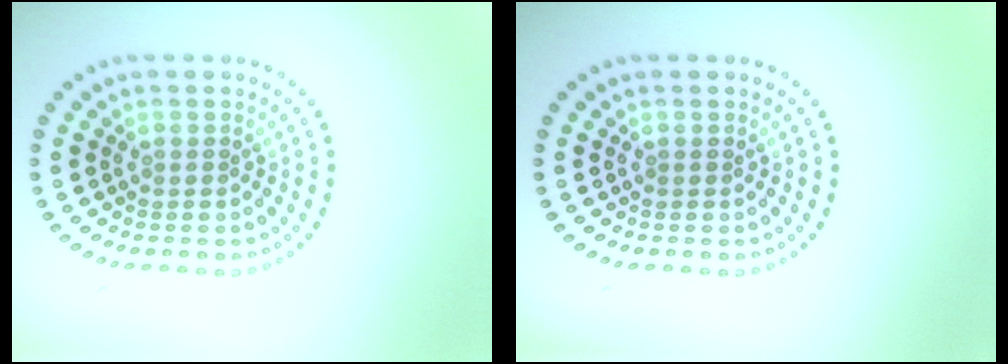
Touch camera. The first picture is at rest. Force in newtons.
{"total": 0.0}